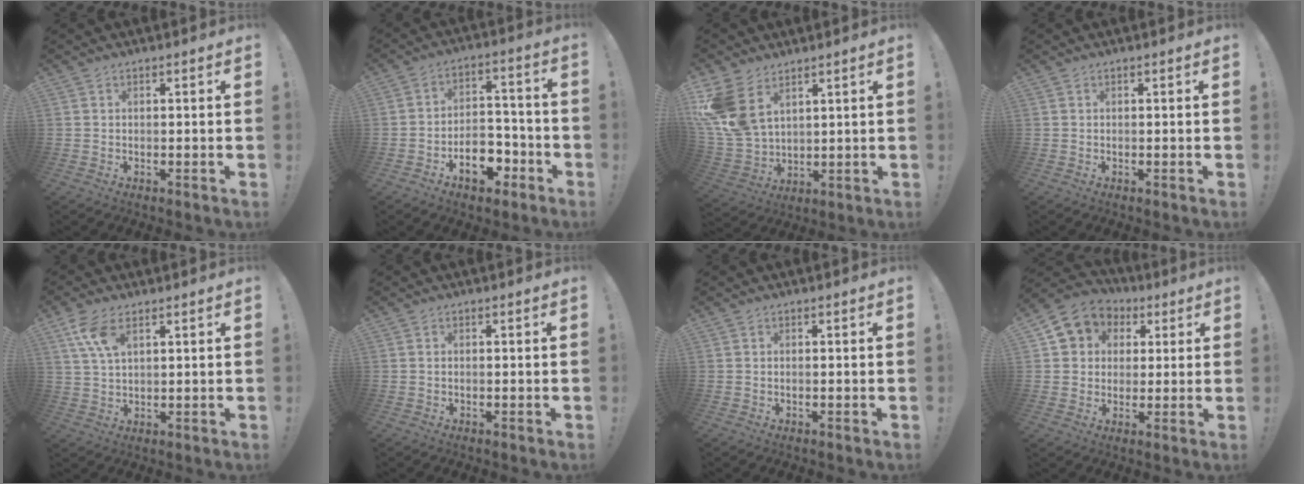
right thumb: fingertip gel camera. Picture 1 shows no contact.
{"total": 11.4, "force": [-5.9, 7.5, 6.2], "torque": [-0.070, 0.058, -0.092]}
{"total": 12.7, "force": [5.8, 8.5, 7.5], "torque": [-0.159, -0.035, 0.115]}
{"total": 0.0}
{"total": 8.0, "force": [4.1, 3.7, 5.8], "torque": [-0.106, -0.015, 0.076]}
{"total": 0.0}
{"total": 0.0}
{"total": 9.5, "force": [3.3, 8.4, 3.0], "torque": [-0.041, -0.013, 0.069]}